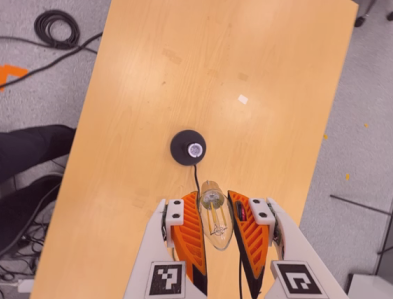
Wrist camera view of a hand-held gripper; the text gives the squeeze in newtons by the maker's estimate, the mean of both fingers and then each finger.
{"total": 18.5, "left": 20.2, "right": 16.7}